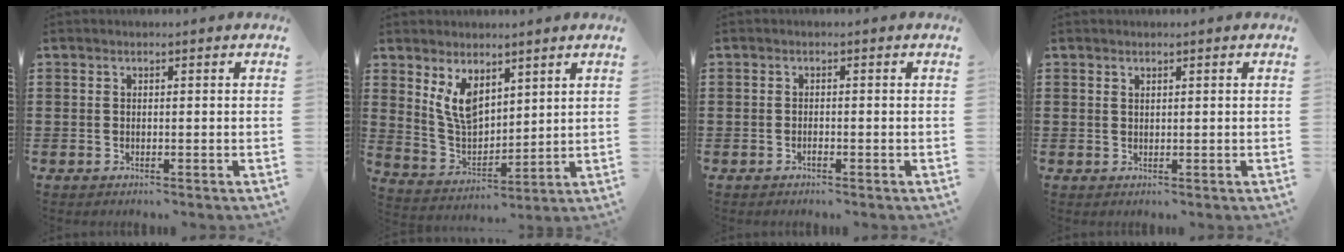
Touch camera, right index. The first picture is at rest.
{"total": 7.1, "force": [3.9, 3.9, 4.5], "torque": [-0.117, -0.013, 0.070]}
{"total": 0.8, "force": [-0.6, 0.2, 0.6], "torque": [-0.014, -0.005, -0.009]}
{"total": 0.6, "force": [0.4, 0.3, 0.2], "torque": [-0.006, 0.000, 0.008]}